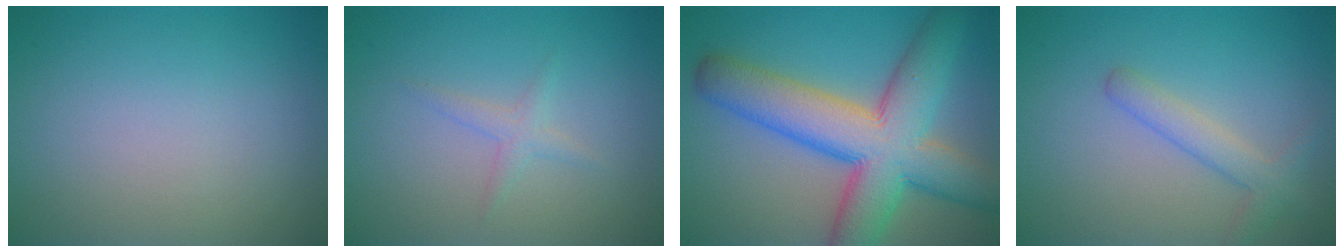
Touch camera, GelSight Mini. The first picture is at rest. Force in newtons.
{"total": 1.3, "press": 1.3, "slide": 0.1}
{"total": 11.1, "press": 11.1, "slide": 0.3}
{"total": 2.5, "press": 2.5, "slide": 0.2}